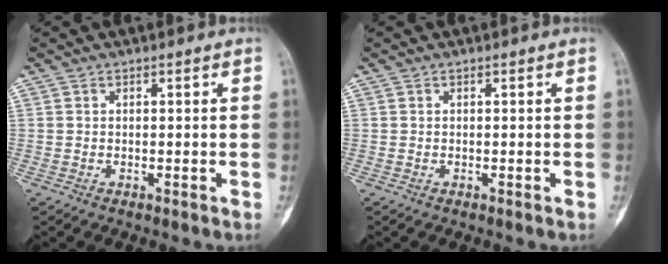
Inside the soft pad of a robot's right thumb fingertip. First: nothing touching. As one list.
[{"total": 0.0}]